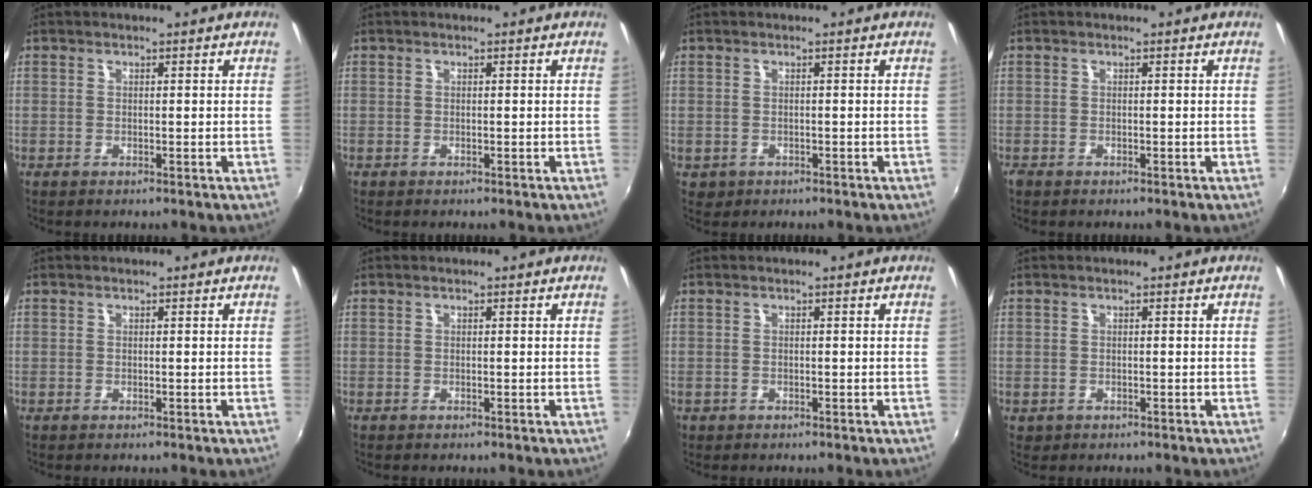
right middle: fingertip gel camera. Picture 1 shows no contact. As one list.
[{"total": 0.0}, {"total": 1.7, "force": [-0.5, 1.5, 0.6], "torque": [-0.015, -0.003, -0.004]}, {"total": 0.7, "force": [-0.5, 0.4, 0.1], "torque": [-0.004, -0.004, -0.013]}, {"total": 0.0}, {"total": 0.0}, {"total": 0.9, "force": [-0.5, 0.8, 0.2], "torque": [-0.006, -0.003, -0.006]}, {"total": 0.8, "force": [-0.2, 0.7, 0.2], "torque": [-0.005, -0.002, -0.002]}]